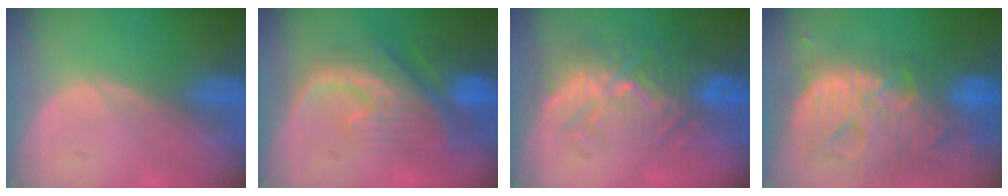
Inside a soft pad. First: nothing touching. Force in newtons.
{"total": 10.3, "press": 9.1, "slide": 4.9}
{"total": 9.4, "press": 9.1, "slide": 2.6}
{"total": 13.8, "press": 11.8, "slide": 7.1}